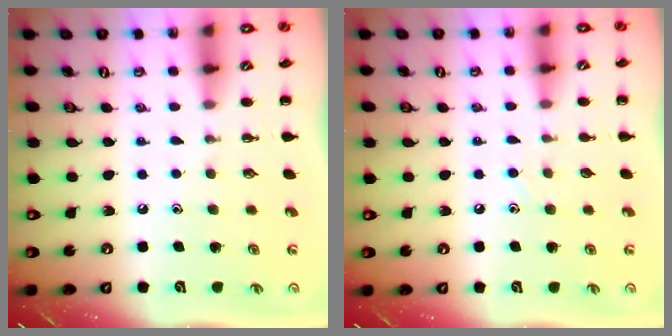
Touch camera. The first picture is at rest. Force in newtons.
{"total": 2.3, "press": 2.2, "slide": 0.9}